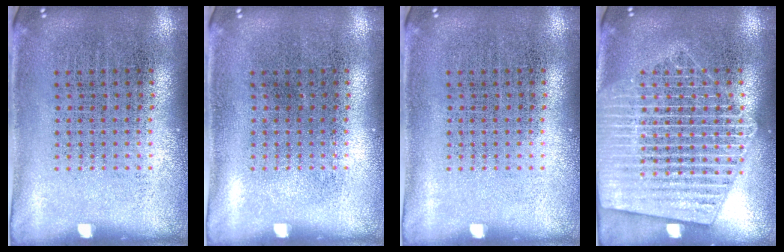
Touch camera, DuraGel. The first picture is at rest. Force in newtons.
{"total": 0.0}
{"total": 0.0}
{"total": 3.8, "press": 3.8, "slide": 0.4}